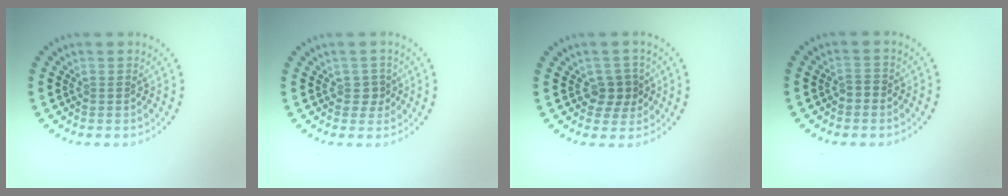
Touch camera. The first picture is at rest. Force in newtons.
{"total": 1.2, "press": 1.1, "slide": 0.6}
{"total": 2.2, "press": 2.0, "slide": 0.9}
{"total": 1.0, "press": 1.0, "slide": 0.4}